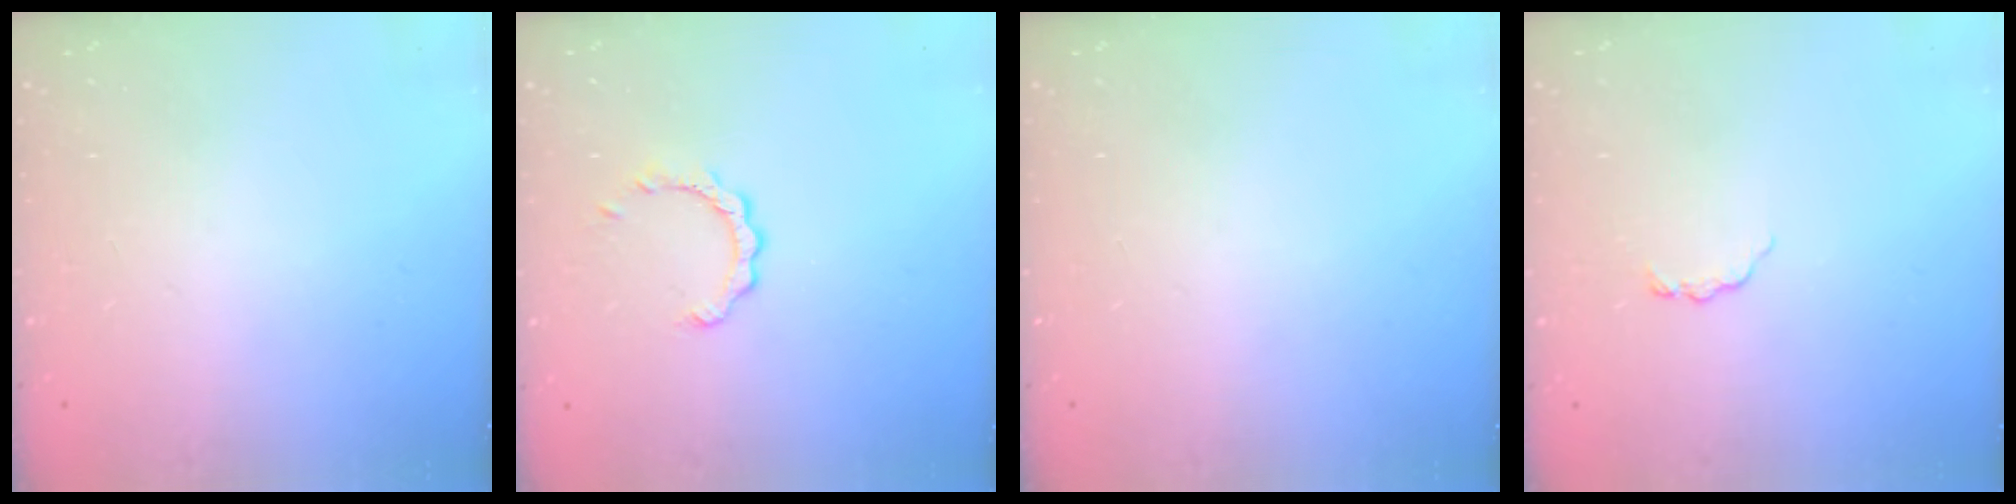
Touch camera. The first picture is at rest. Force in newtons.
{"total": 2.3, "press": 2.3, "slide": 0.2}
{"total": 0.0}
{"total": 3.6, "press": 3.5, "slide": 0.5}